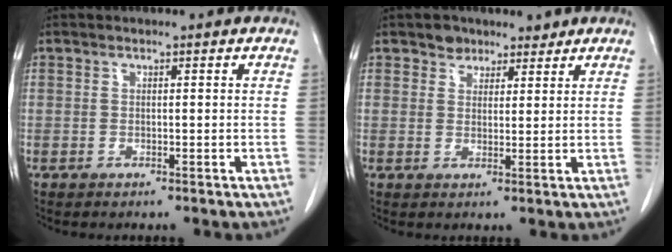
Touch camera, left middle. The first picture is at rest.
{"total": 3.2, "force": [2.4, 2.1, 0.2], "torque": [0.001, 0.005, 0.036]}